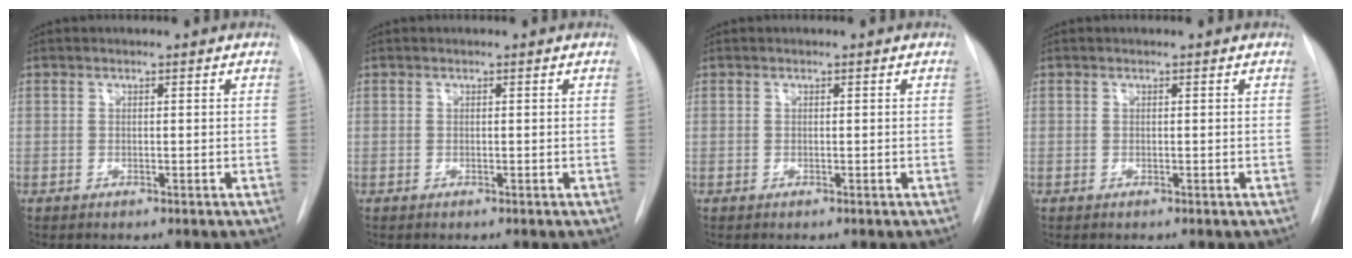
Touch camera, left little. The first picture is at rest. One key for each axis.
{"total": 0.0}
{"total": 0.0}
{"total": 0.0}